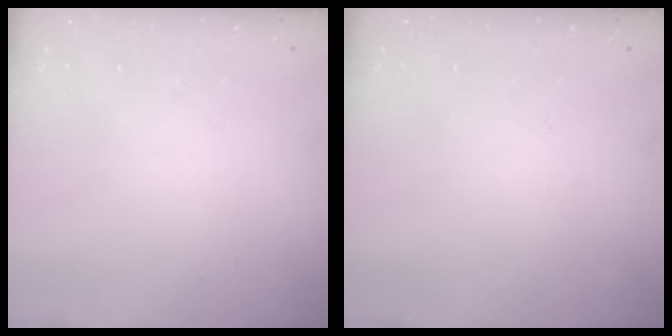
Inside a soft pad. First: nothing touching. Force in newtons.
{"total": 0.0}